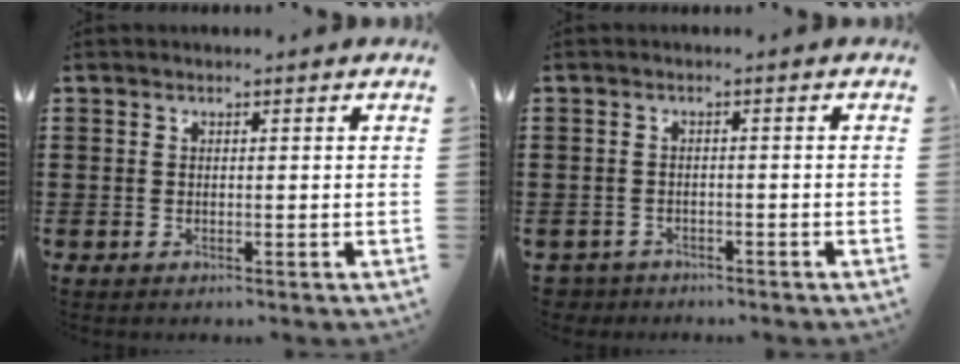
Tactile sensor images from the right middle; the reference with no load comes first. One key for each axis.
{"total": 1.8, "fx": -1.8, "fy": 0.5, "fz": -0.2, "tx": -0.005, "ty": -0.003, "tz": -0.039}